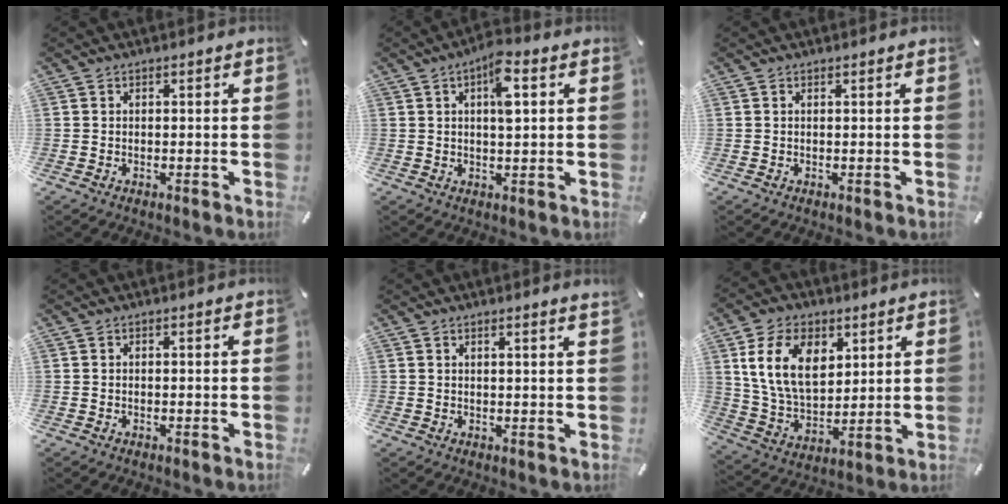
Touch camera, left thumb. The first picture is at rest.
{"total": 6.7, "force": [2.1, 2.2, 5.9], "torque": [-0.097, 0.000, 0.029]}
{"total": 0.0}
{"total": 0.0}
{"total": 1.7, "force": [1.3, -0.3, 1.1], "torque": [-0.021, -0.004, 0.023]}
{"total": 14.6, "force": [5.8, 9.9, 9.1], "torque": [-0.193, -0.004, 0.109]}